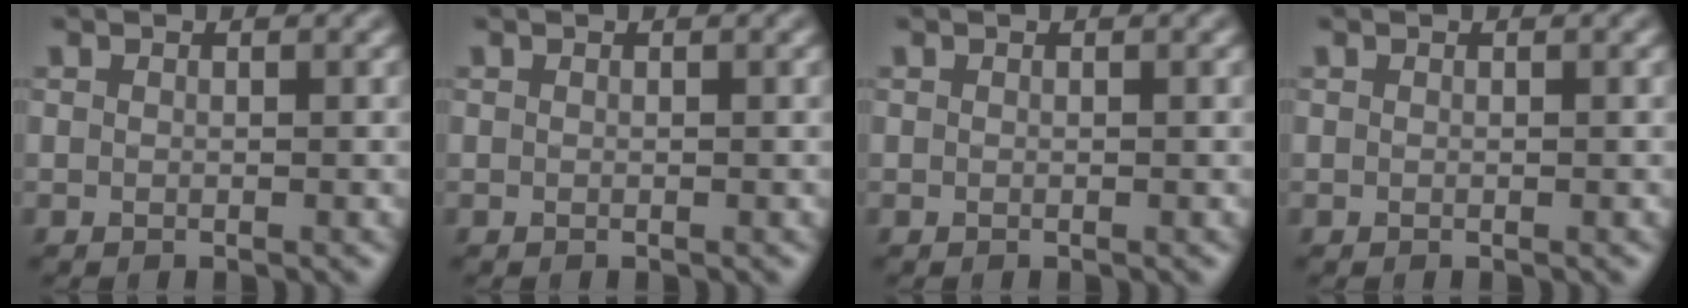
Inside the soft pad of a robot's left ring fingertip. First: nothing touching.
{"total": 0.0}
{"total": 0.0}
{"total": 0.0}